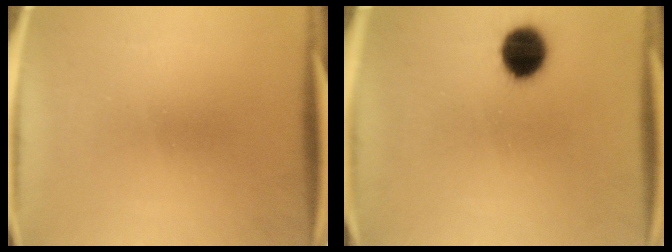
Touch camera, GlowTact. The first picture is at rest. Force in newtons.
{"total": 9.3}